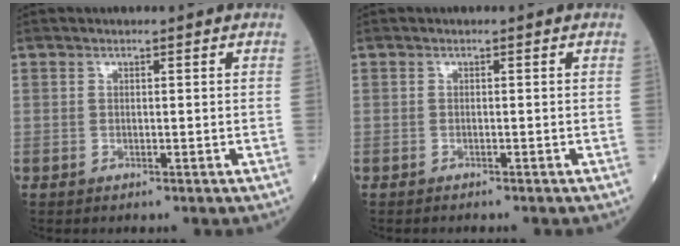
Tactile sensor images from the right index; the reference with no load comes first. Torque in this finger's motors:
{"motor_torque": [-0.13, -0.19, 0.04, 0.00]}